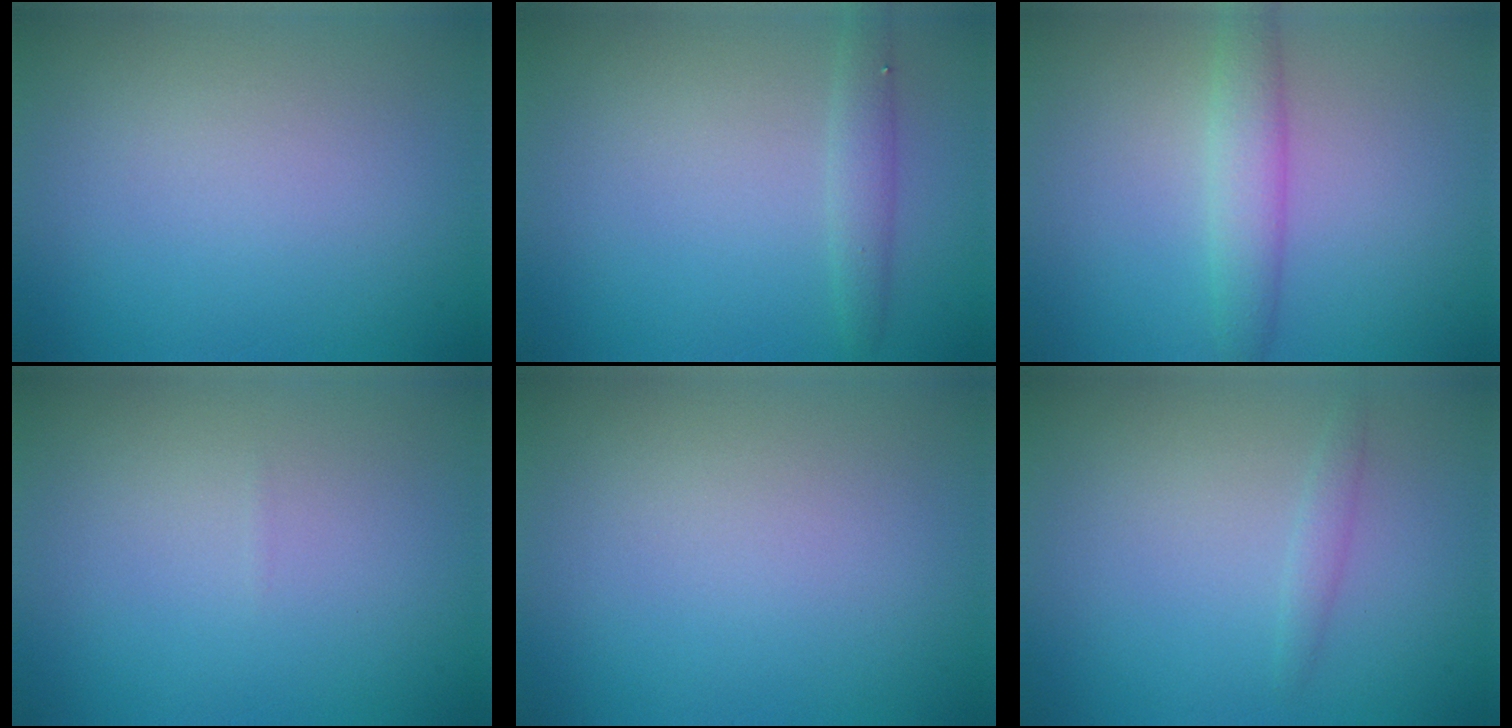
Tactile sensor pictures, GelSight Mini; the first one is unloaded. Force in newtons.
{"total": 1.6, "press": 1.6, "slide": 0.0}
{"total": 2.9, "press": 2.9, "slide": 0.1}
{"total": 0.0}
{"total": 0.0}
{"total": 1.0, "press": 1.0, "slide": 0.1}